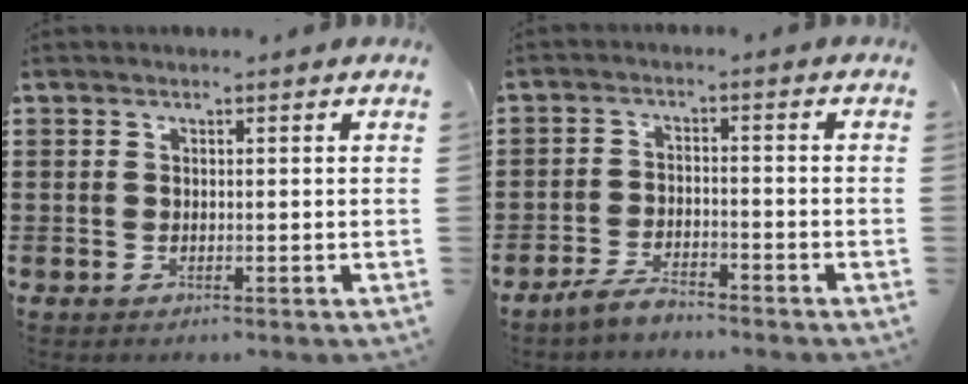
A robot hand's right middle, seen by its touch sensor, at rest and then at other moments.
{"total": 3.3, "force": [-3.1, 0.6, 1.2], "torque": [-0.035, 0.004, -0.065]}